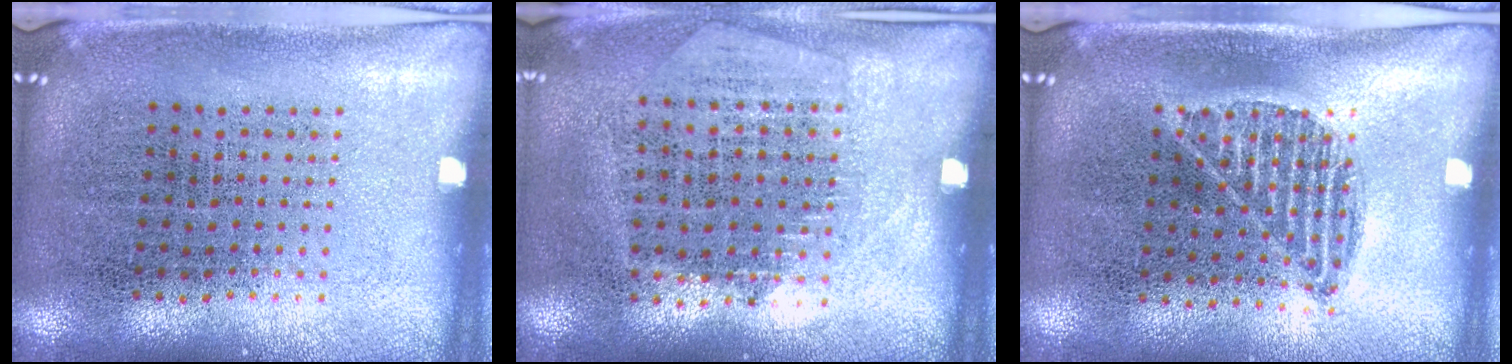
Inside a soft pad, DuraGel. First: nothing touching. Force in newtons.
{"total": 1.3, "press": 1.1, "slide": 0.6}
{"total": 0.9, "press": 0.8, "slide": 0.5}